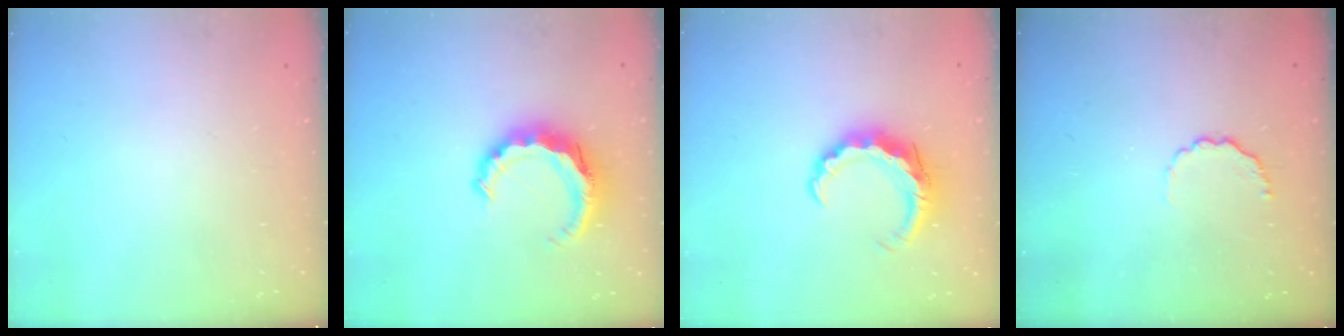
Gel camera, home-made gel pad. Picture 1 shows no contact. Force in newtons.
{"total": 9.1, "press": 9.0, "slide": 1.5}
{"total": 7.4, "press": 7.4, "slide": 0.3}
{"total": 4.7, "press": 4.4, "slide": 1.4}